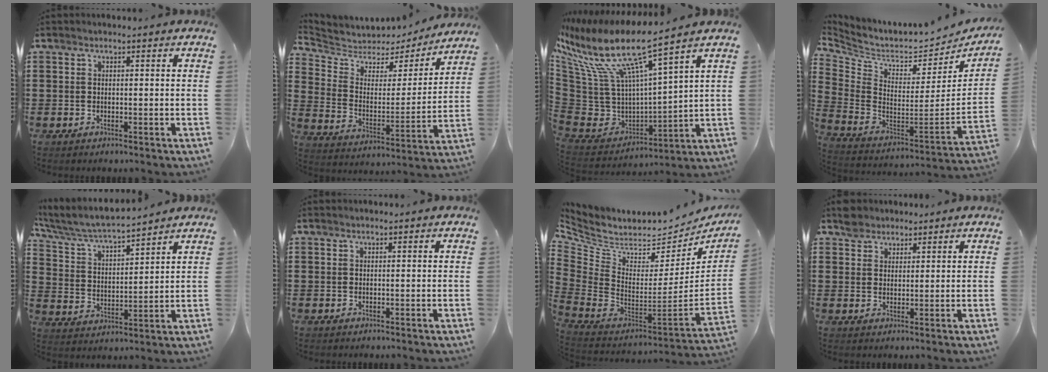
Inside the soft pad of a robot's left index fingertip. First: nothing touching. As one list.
[{"total": 4.8, "force": [4.4, 1.9, 0.3], "torque": [-0.042, -0.037, 0.069]}, {"total": 12.7, "force": [8.0, 2.9, 9.5], "torque": [-0.222, -0.061, 0.125]}, {"total": 4.0, "force": [3.1, 1.9, 1.5], "torque": [-0.054, -0.050, 0.049]}, {"total": 5.8, "force": [5.5, 0.2, 1.9], "torque": [-0.064, -0.038, 0.089]}, {"total": 0.0}, {"total": 5.0, "force": [4.5, 1.5, 1.5], "torque": [-0.065, -0.067, 0.078]}, {"total": 3.1, "force": [2.6, 1.7, 0.2], "torque": [-0.004, 0.005, 0.051]}]